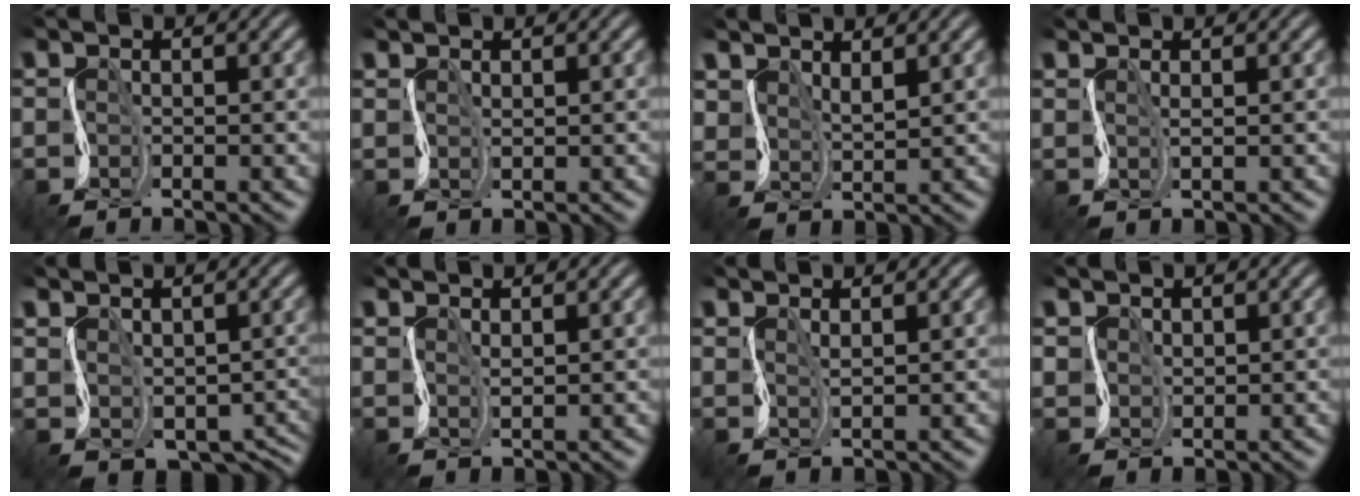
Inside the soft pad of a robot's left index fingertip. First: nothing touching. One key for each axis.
{"total": 1.1, "fx": 1.0, "fy": 0.0, "fz": -0.4, "tx": 0.007, "ty": 0.003, "tz": 0.020}
{"total": 2.4, "fx": 2.3, "fy": 0.8, "fz": 0.2, "tx": -0.016, "ty": 0.000, "tz": 0.050}
{"total": 1.1, "fx": 0.9, "fy": -0.4, "fz": -0.4, "tx": 0.005, "ty": 0.004, "tz": 0.019}
{"total": 4.2, "fx": 0.1, "fy": 3.6, "fz": 2.2, "tx": -0.029, "ty": -0.016, "tz": 0.027}
{"total": 1.3, "fx": 1.2, "fy": -0.2, "fz": -0.3, "tx": 0.001, "ty": 0.003, "tz": 0.026}
{"total": 1.4, "fx": 1.3, "fy": -0.3, "fz": -0.3, "tx": 0.001, "ty": 0.004, "tz": 0.027}
{"total": 1.7, "fx": 1.4, "fy": 0.7, "fz": -0.5, "tx": 0.006, "ty": 0.004, "tz": 0.028}